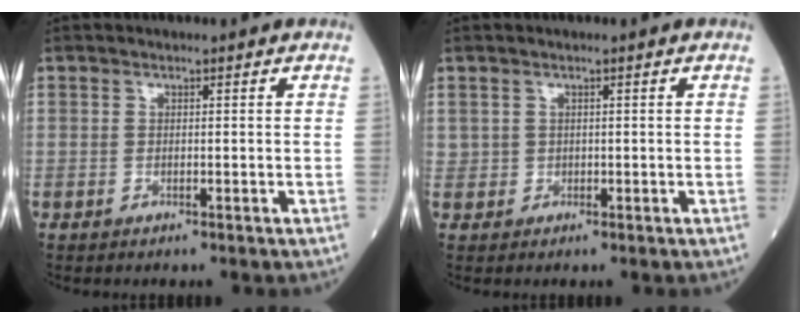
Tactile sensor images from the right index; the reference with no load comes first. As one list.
[{"total": 1.0, "force": [0.3, 0.9, 0.2], "torque": [0.007, 0.003, 0.003]}]